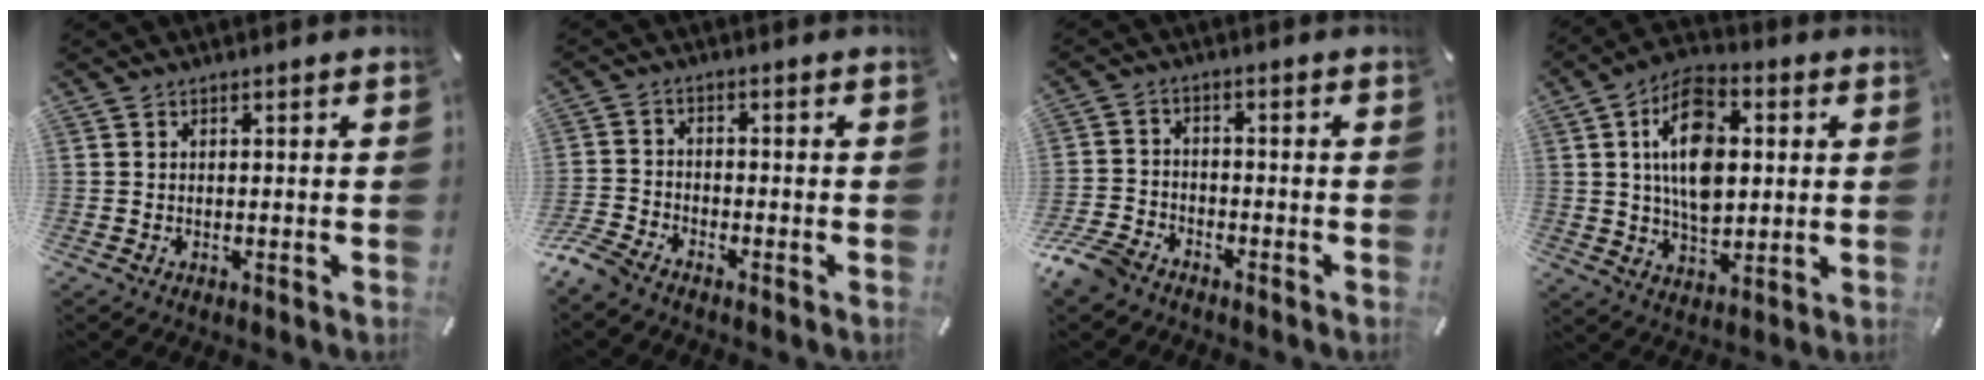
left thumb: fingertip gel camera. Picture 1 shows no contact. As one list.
[{"total": 4.8, "force": [-4.3, 1.5, 1.6], "torque": [-0.059, 0.005, -0.089]}, {"total": 7.0, "force": [-5.6, 3.4, 2.5], "torque": [-0.060, 0.024, -0.111]}, {"total": 14.7, "force": [2.3, 9.4, 11.0], "torque": [-0.204, 0.005, 0.038]}]